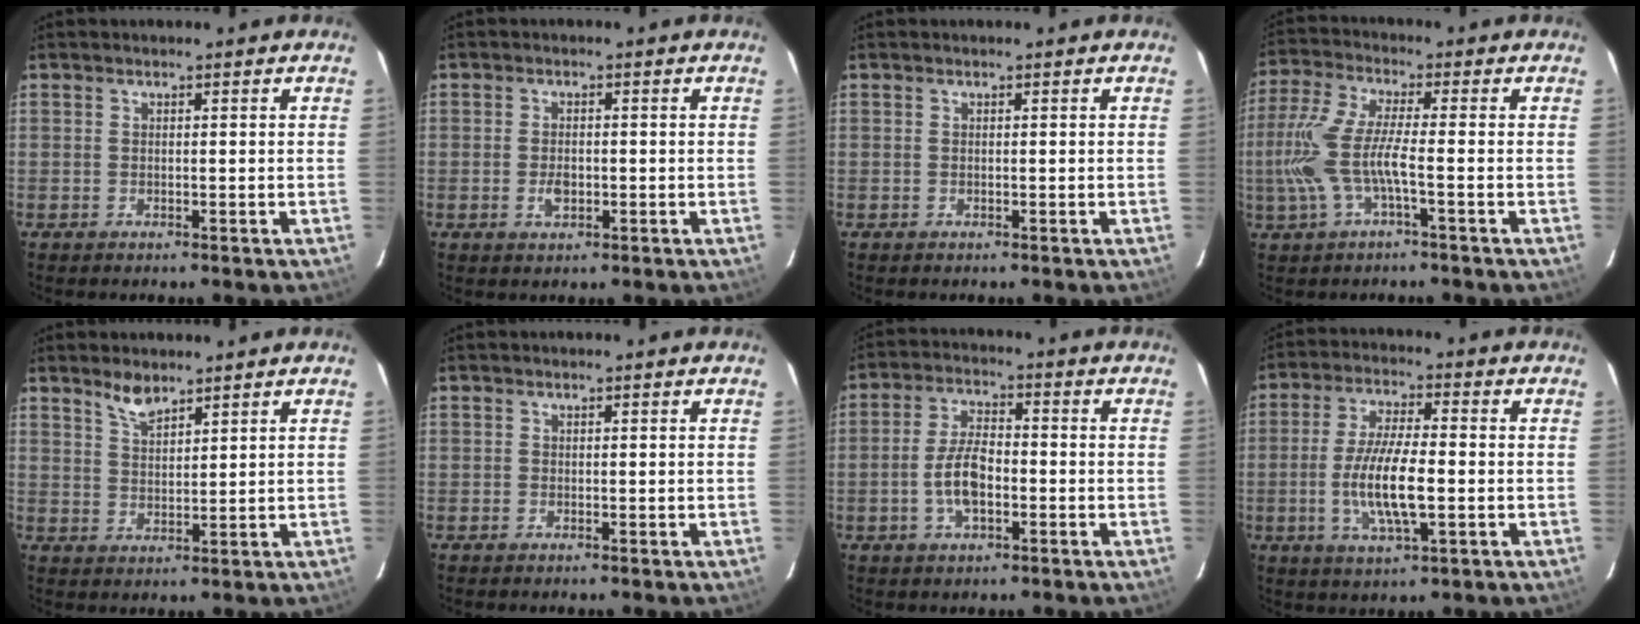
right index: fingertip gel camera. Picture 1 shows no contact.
{"total": 2.9, "force": [-0.8, 1.6, 2.3], "torque": [-0.043, 0.000, -0.012]}
{"total": 0.0}
{"total": 10.2, "force": [-2.7, 1.6, 9.7], "torque": [-0.215, -0.006, -0.049]}
{"total": 4.0, "force": [3.4, 1.2, 1.9], "torque": [-0.034, 0.004, 0.065]}
{"total": 0.0}
{"total": 7.1, "force": [-2.1, 3.1, 6.1], "torque": [-0.124, 0.008, -0.036]}
{"total": 10.9, "force": [-2.1, 2.7, 10.3], "torque": [-0.204, -0.006, -0.041]}